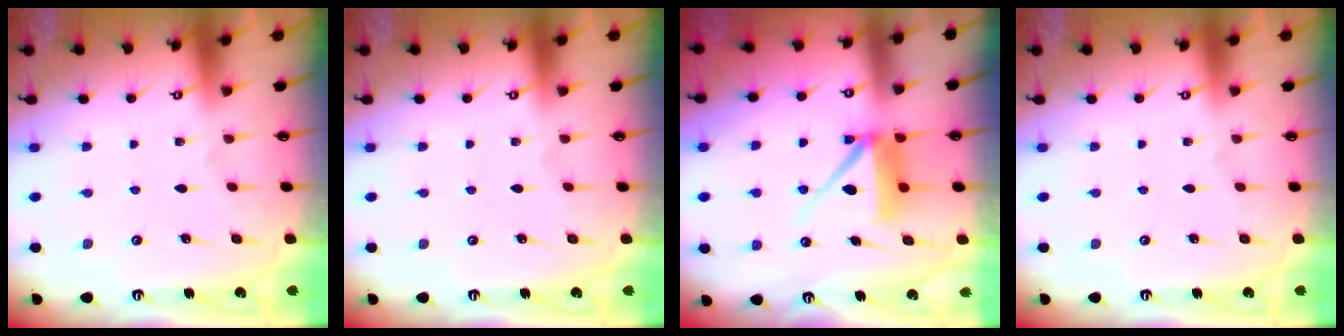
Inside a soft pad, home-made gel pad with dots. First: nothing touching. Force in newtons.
{"total": 0.0}
{"total": 9.0, "press": 8.9, "slide": 0.9}
{"total": 0.0}